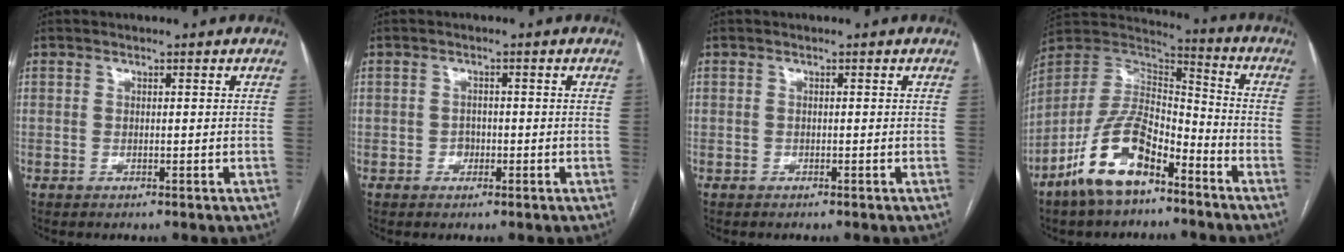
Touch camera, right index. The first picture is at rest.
{"total": 1.5, "force": [-0.6, 1.2, 0.6], "torque": [-0.005, 0.007, -0.009]}
{"total": 0.0}
{"total": 14.4, "force": [-8.8, 5.7, 9.9], "torque": [-0.200, 0.011, -0.164]}